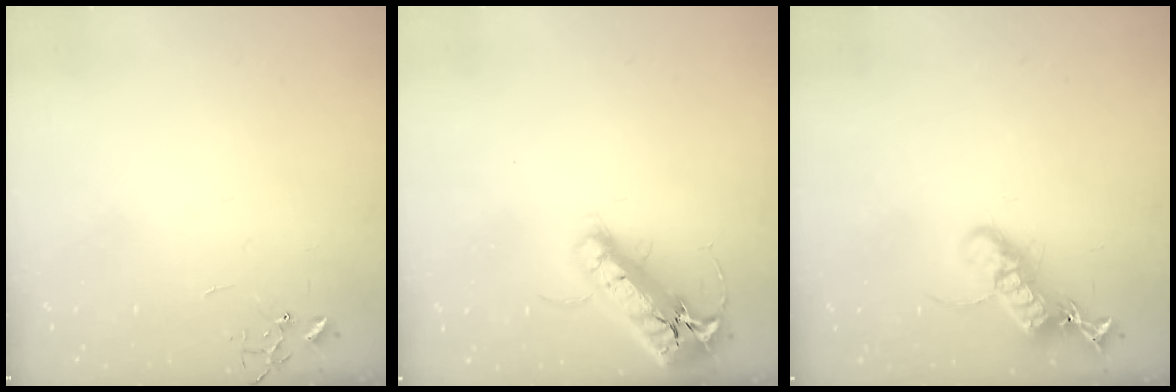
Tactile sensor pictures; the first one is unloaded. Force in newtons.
{"total": 18.8, "press": 18.4, "slide": 3.8}
{"total": 16.7, "press": 16.6, "slide": 1.2}